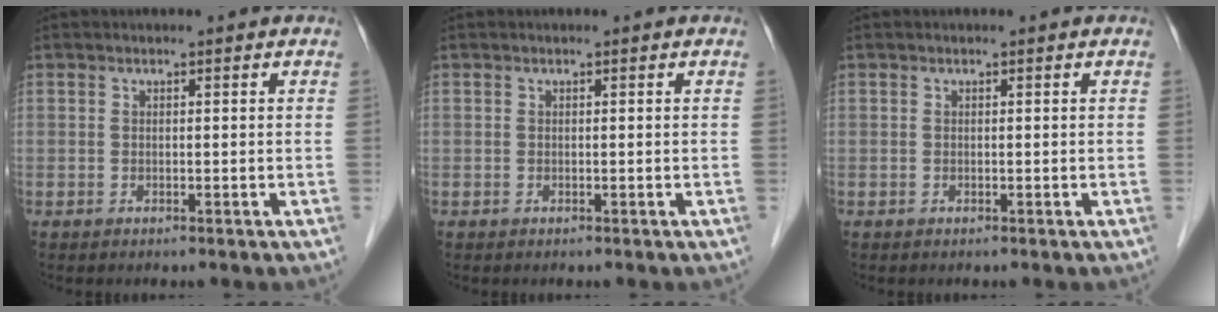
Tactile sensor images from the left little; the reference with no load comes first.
{"total": 0.0}
{"total": 0.0}